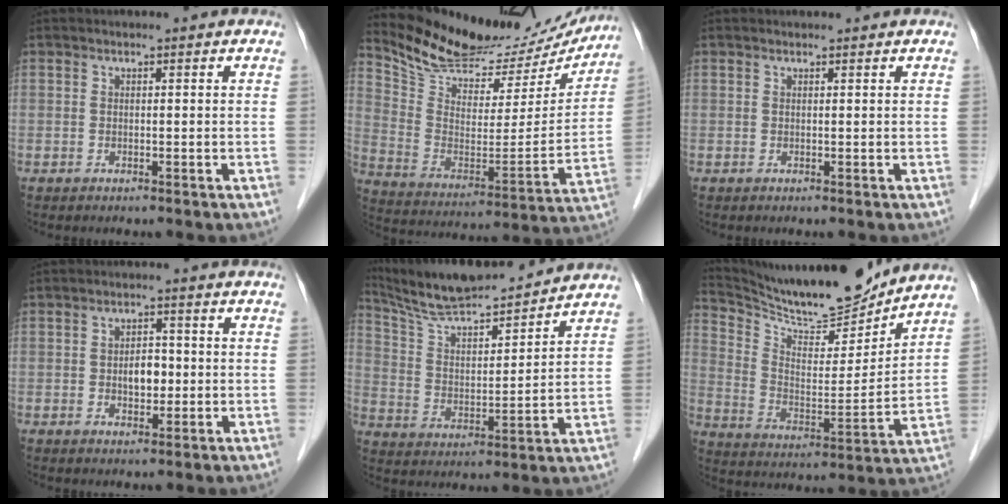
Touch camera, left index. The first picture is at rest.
{"total": 23.9, "force": [22.1, 7.0, 5.9], "torque": [-0.101, -0.032, 0.324]}
{"total": 1.0, "force": [1.0, 0.1, 0.1], "torque": [-0.009, 0.010, 0.018]}
{"total": 3.5, "force": [-0.3, 2.1, 2.8], "torque": [-0.044, 0.005, -0.001]}
{"total": 16.0, "force": [14.7, 1.6, 6.1], "torque": [-0.115, 0.011, 0.256]}
{"total": 16.0, "force": [15.3, 1.2, 4.4], "torque": [-0.094, -0.023, 0.258]}